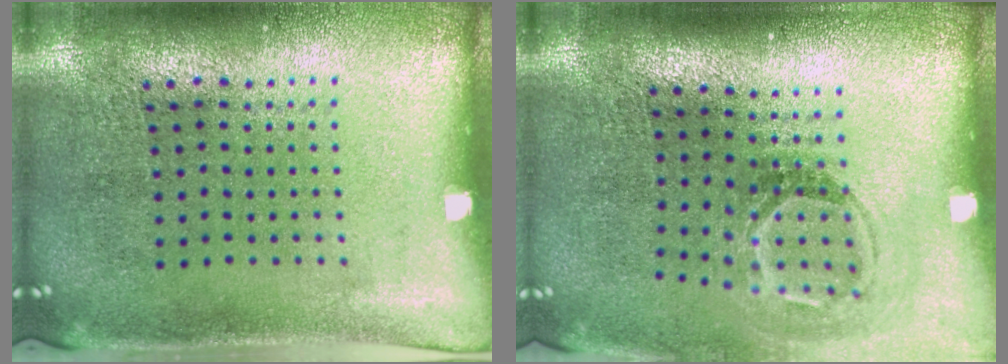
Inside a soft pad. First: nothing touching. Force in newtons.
{"total": 1.8, "press": 1.2, "slide": 1.3}